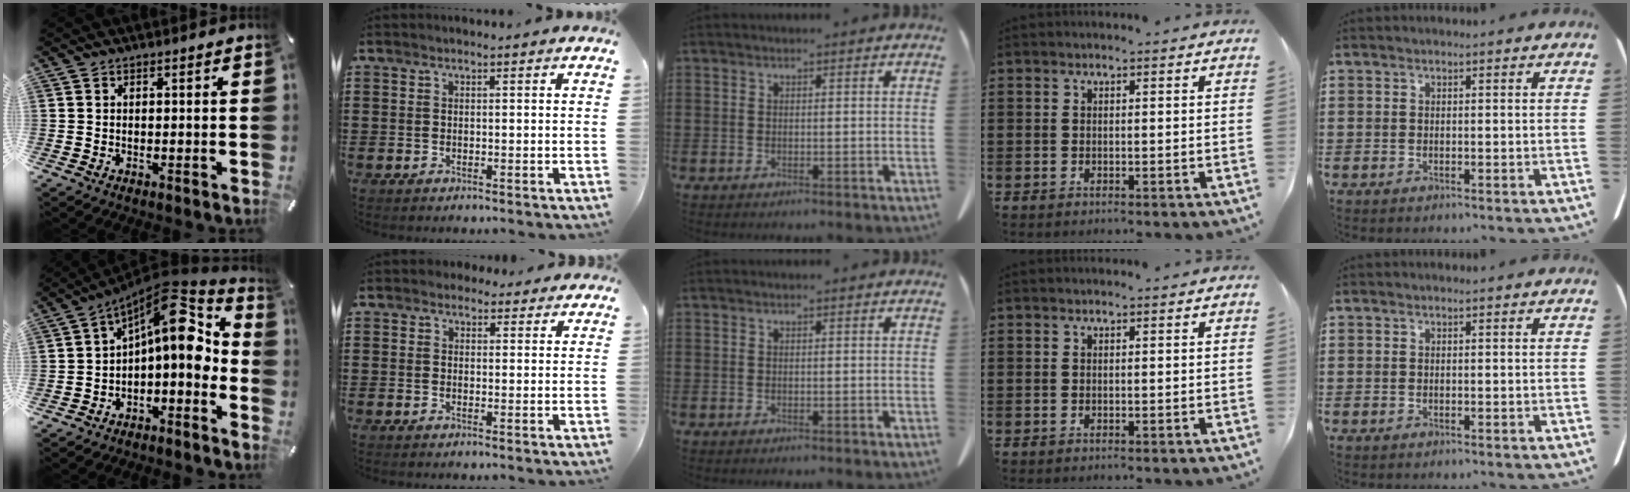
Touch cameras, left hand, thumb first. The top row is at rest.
{"thumb": {"total": 14.2, "force": [4.7, 7.0, 11.4], "torque": [-0.150, -0.039, 0.072]}, "index": {"total": 2.6, "force": [2.1, 1.4, 0.3], "torque": [-0.005, 0.002, 0.038]}}